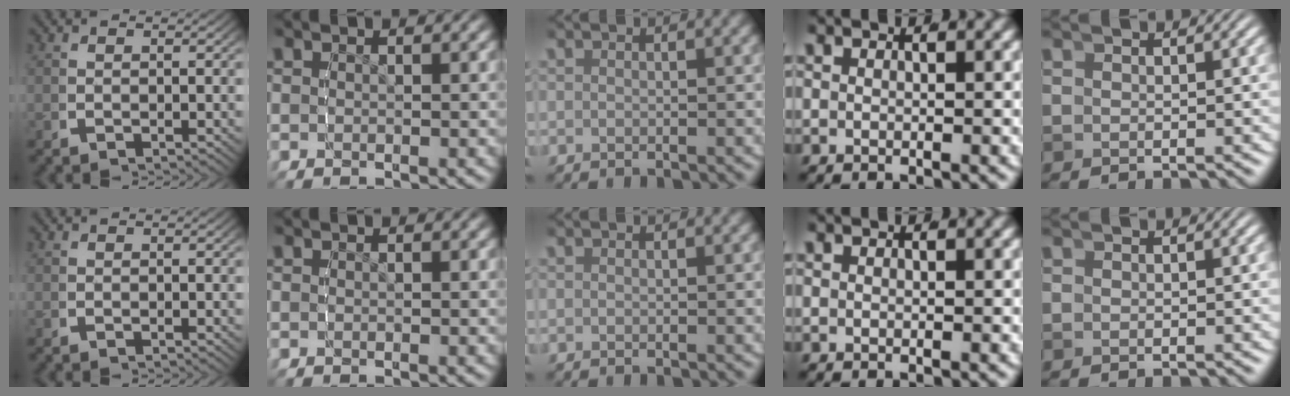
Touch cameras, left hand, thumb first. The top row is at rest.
{}